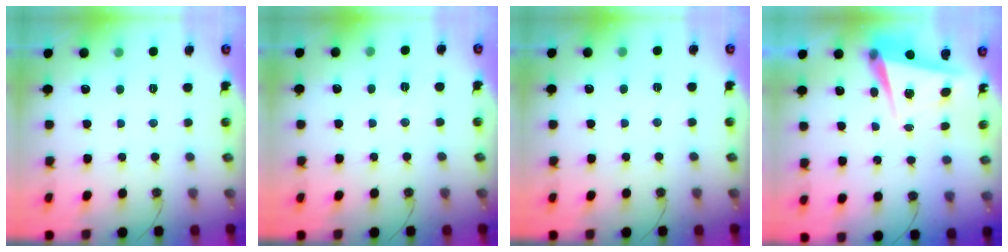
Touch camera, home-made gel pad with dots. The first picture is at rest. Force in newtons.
{"total": 5.7, "press": 3.5, "slide": 4.5}
{"total": 2.6, "press": 2.5, "slide": 0.8}
{"total": 5.4, "press": 5.3, "slide": 1.0}